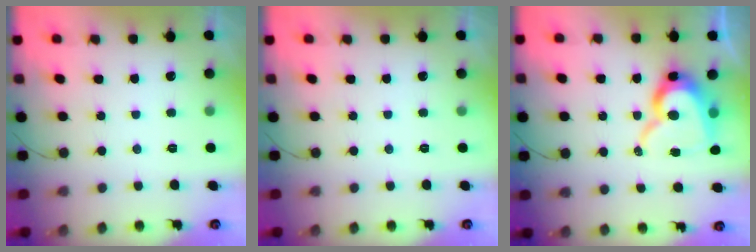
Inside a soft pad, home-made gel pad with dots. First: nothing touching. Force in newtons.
{"total": 0.0}
{"total": 14.1, "press": 14.0, "slide": 1.5}